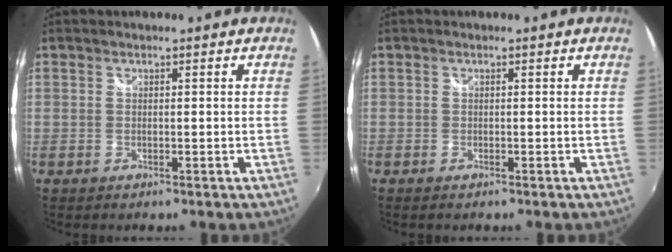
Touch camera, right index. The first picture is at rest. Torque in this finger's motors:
{"motor_torque": [0.17, -0.13, 0.02, 0.01]}